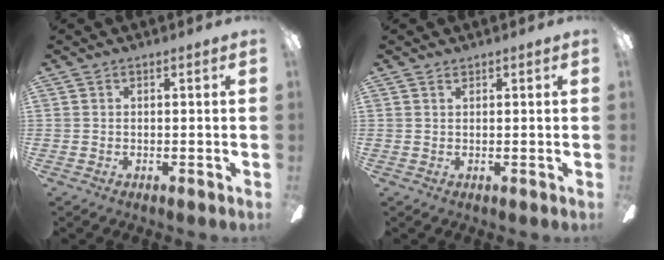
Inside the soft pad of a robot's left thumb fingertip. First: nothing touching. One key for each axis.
{"total": 0.6, "fx": 0.5, "fy": 0.3, "fz": 0.2, "tx": -0.006, "ty": 0.001, "tz": 0.010}